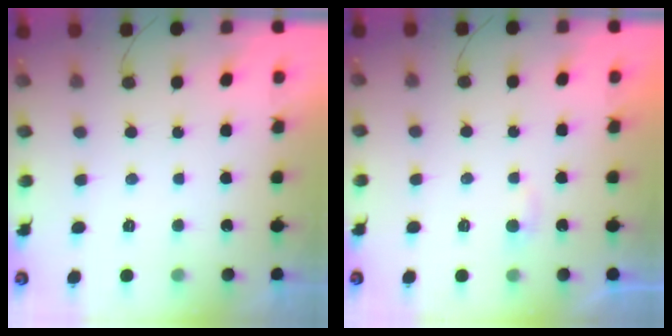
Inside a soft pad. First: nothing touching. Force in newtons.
{"total": 2.4, "press": 2.4, "slide": 0.2}